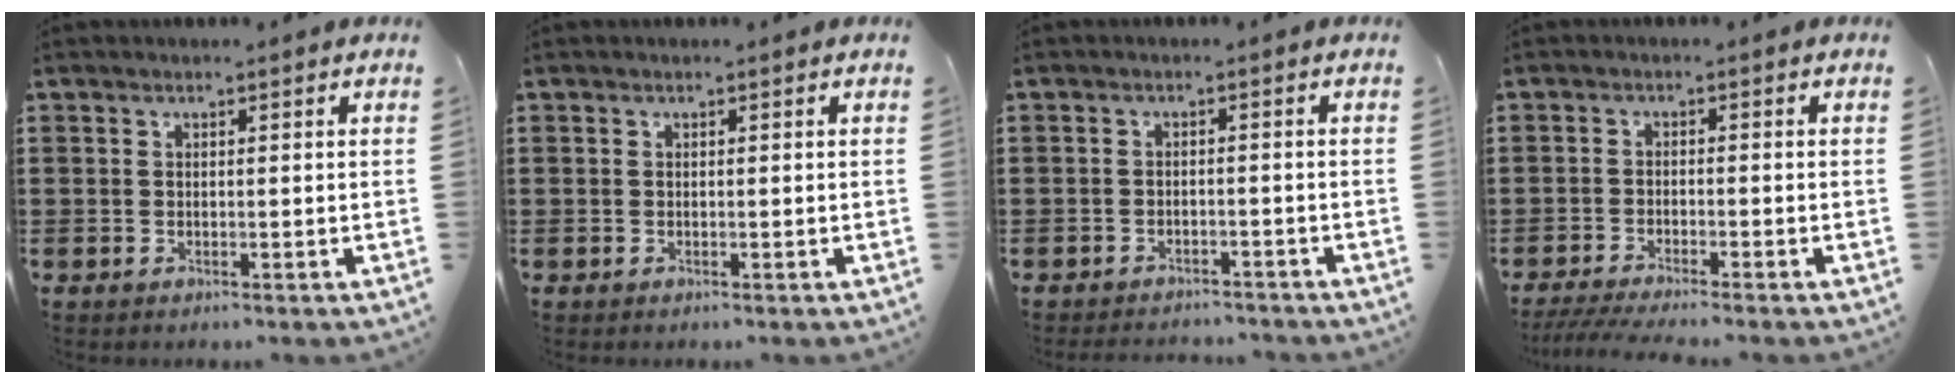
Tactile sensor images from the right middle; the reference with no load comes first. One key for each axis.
{"total": 0.0}
{"total": 2.0, "fx": -2.0, "fy": 0.1, "fz": 0.0, "tx": -0.009, "ty": -0.002, "tz": -0.041}
{"total": 2.8, "fx": -2.5, "fy": -0.3, "fz": 1.3, "tx": -0.029, "ty": -0.009, "tz": -0.050}